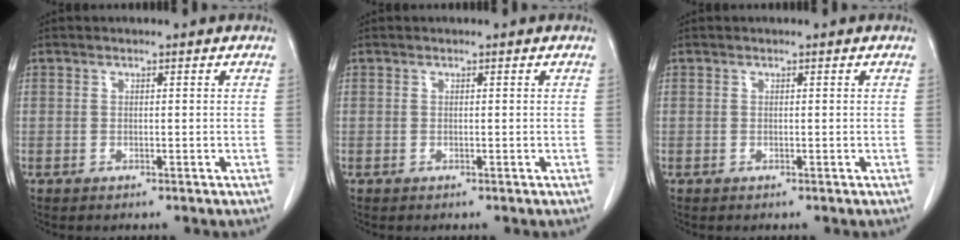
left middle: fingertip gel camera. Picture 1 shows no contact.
{"total": 0.0}
{"total": 0.0}